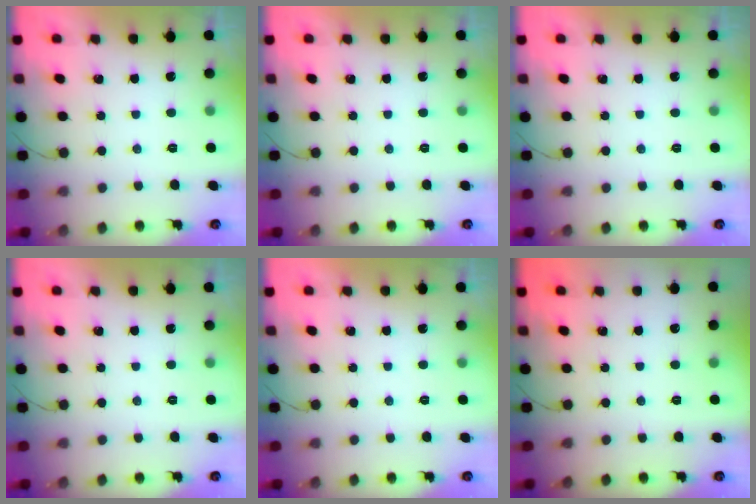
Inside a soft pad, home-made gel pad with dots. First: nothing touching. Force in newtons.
{"total": 0.0}
{"total": 0.0}
{"total": 0.0}
{"total": 0.0}
{"total": 0.0}